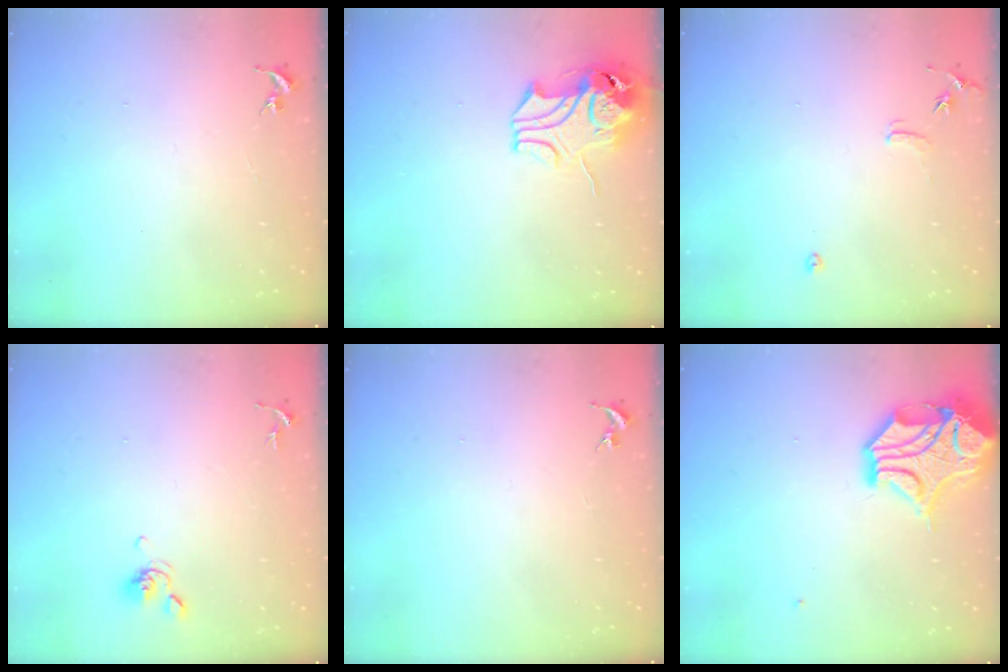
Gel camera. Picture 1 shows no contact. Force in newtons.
{"total": 10.6, "press": 10.5, "slide": 1.8}
{"total": 6.9, "press": 6.9, "slide": 0.7}
{"total": 6.0, "press": 5.9, "slide": 1.2}
{"total": 0.0}
{"total": 15.0, "press": 14.8, "slide": 2.2}